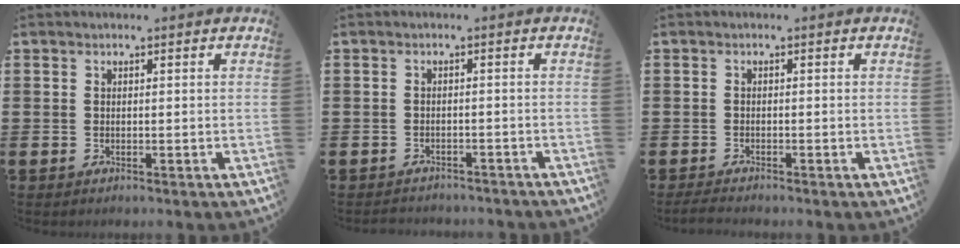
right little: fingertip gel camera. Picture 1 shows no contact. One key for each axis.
{"total": 1.4, "fx": -1.4, "fy": 0.0, "fz": -0.2, "tx": -0.002, "ty": 0.003, "tz": -0.031}
{"total": 0.8, "fx": -0.5, "fy": 0.2, "fz": 0.6, "tx": -0.012, "ty": 0.002, "tz": -0.010}